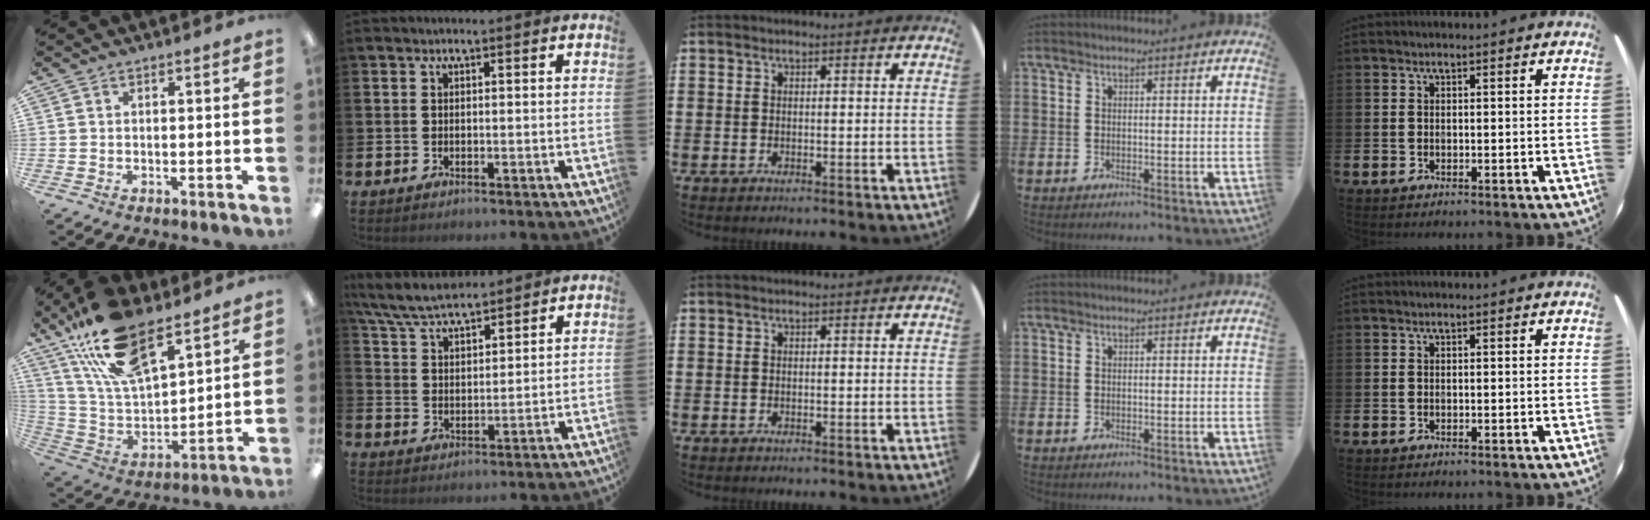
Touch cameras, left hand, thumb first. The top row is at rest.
{"thumb": {"total": 20.8, "force": [14.8, 8.3, 12.1], "torque": [-0.251, -0.067, 0.264]}, "index": {"total": 7.0, "force": [6.7, 1.2, 1.9], "torque": [-0.065, -0.022, 0.124]}}